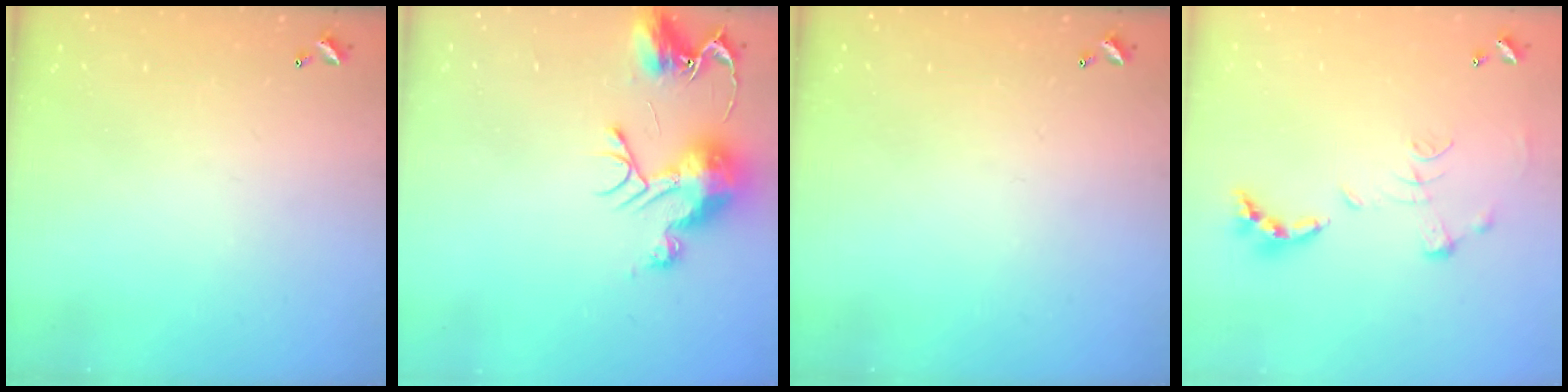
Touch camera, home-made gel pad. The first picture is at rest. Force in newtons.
{"total": 11.3, "press": 11.3, "slide": 1.1}
{"total": 0.0}
{"total": 1.3, "press": 1.2, "slide": 0.3}